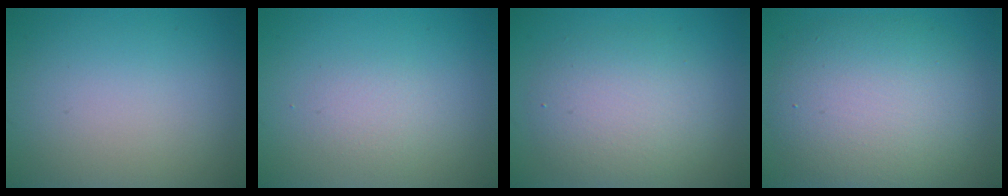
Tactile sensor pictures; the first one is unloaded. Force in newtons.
{"total": 1.4, "press": 1.4, "slide": 0.0}
{"total": 4.7, "press": 4.6, "slide": 0.7}
{"total": 8.5, "press": 8.5, "slide": 0.3}